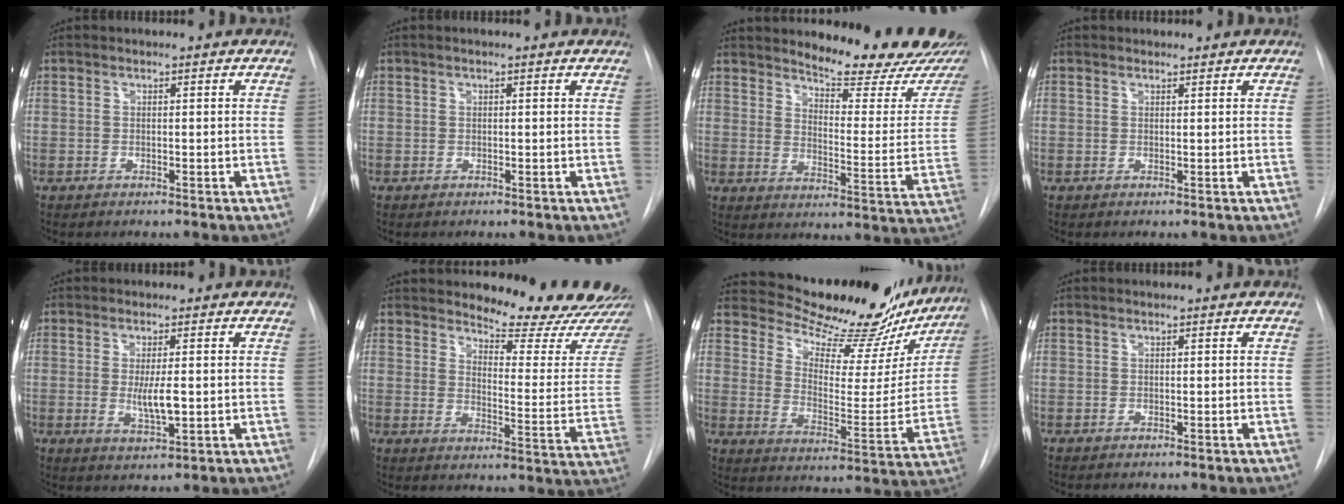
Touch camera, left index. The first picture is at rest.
{"total": 0.7, "force": [0.6, 0.1, 0.4], "torque": [-0.010, 0.009, 0.006]}
{"total": 18.5, "force": [16.9, 2.6, 7.0], "torque": [-0.086, -0.090, 0.208]}
{"total": 0.7, "force": [0.6, 0.3, -0.2], "torque": [0.000, 0.001, 0.009]}
{"total": 4.3, "force": [-0.1, 1.1, 4.1], "torque": [-0.074, -0.009, 0.001]}
{"total": 15.7, "force": [14.9, 0.7, 4.8], "torque": [-0.058, -0.102, 0.181]}
{"total": 25.4, "force": [22.5, 6.9, 9.5], "torque": [-0.135, -0.058, 0.292]}
{"total": 0.0}